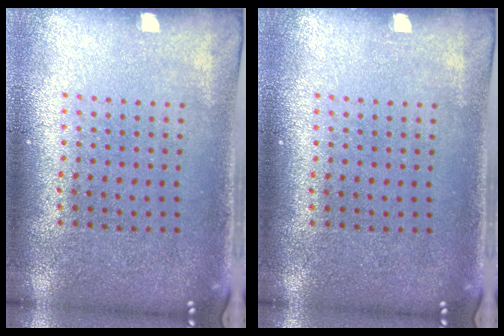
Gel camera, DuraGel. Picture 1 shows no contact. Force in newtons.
{"total": 0.0}